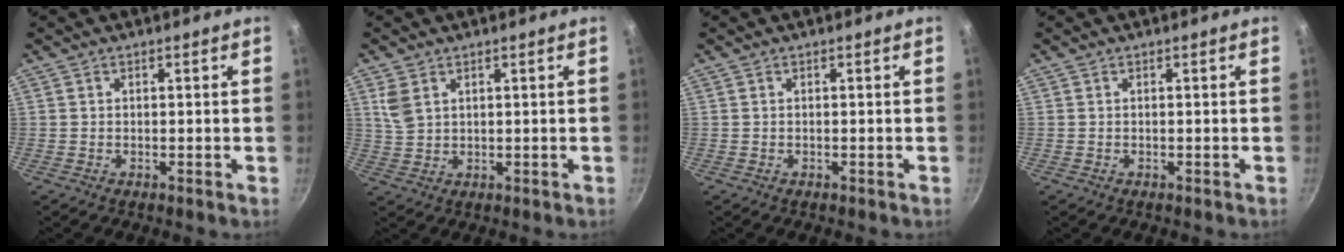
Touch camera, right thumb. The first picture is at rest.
{"total": 4.5, "force": [2.0, 3.0, 2.7], "torque": [-0.054, -0.004, 0.047]}
{"total": 0.0}
{"total": 0.0}